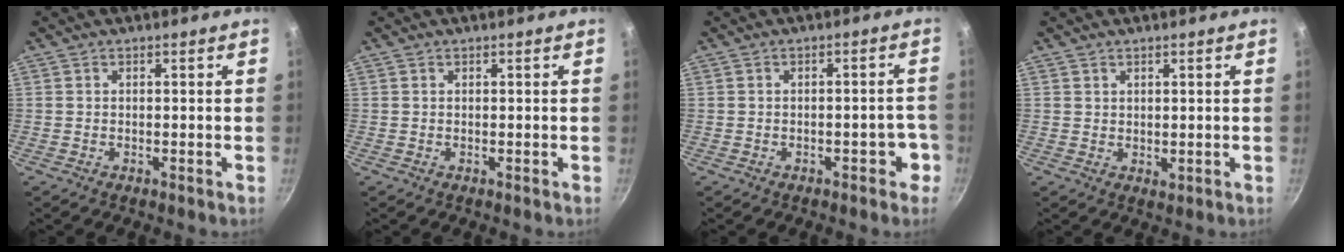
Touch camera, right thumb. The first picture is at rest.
{"total": 0.0}
{"total": 4.0, "force": [-2.0, 2.1, 2.8], "torque": [-0.001, 0.027, -0.022]}
{"total": 1.6, "force": [1.2, 0.9, 0.5], "torque": [0.000, -0.010, 0.020]}